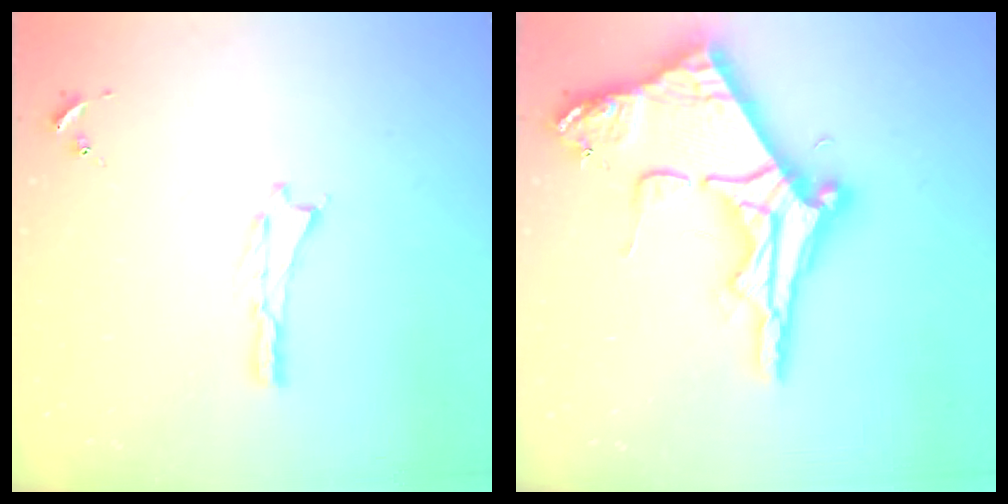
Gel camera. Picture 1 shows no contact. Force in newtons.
{"total": 11.6, "press": 11.6, "slide": 1.3}